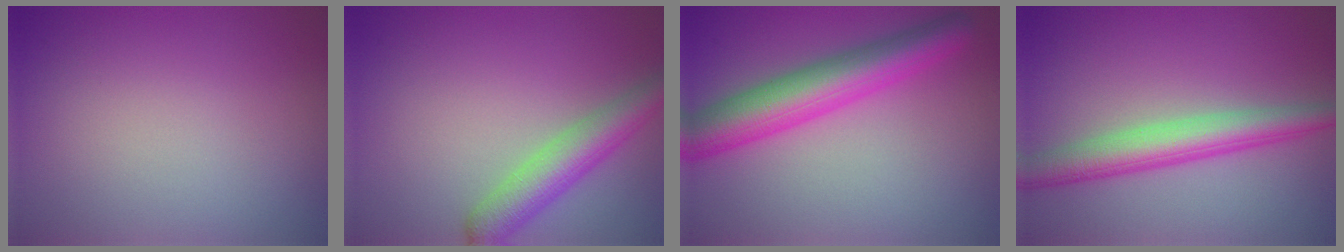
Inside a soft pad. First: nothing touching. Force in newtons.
{"total": 4.3, "press": 4.3, "slide": 0.1}
{"total": 6.7, "press": 6.7, "slide": 0.2}
{"total": 4.9, "press": 4.9, "slide": 0.1}